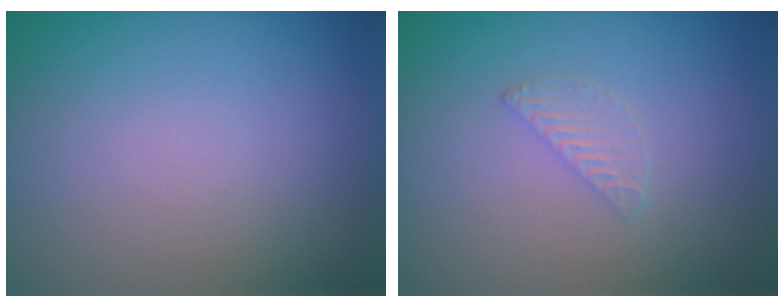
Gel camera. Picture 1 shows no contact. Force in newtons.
{"total": 1.1, "press": 1.1, "slide": 0.1}